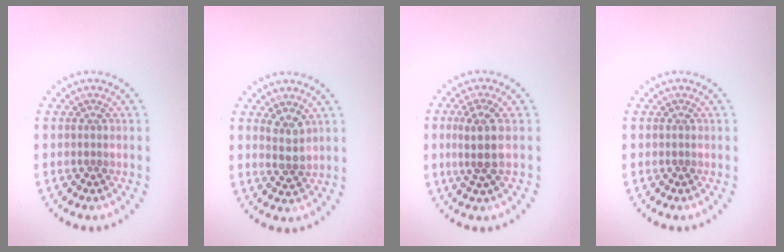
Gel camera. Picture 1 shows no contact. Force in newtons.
{"total": 1.8, "press": 1.7, "slide": 0.5}
{"total": 2.9, "press": 2.4, "slide": 1.6}
{"total": 0.0}